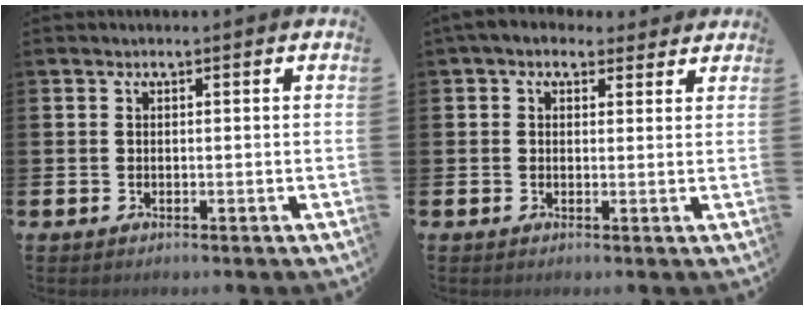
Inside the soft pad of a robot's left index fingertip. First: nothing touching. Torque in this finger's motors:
{"motor_torque": [1.08, -1.06, 0.86, 0.20]}